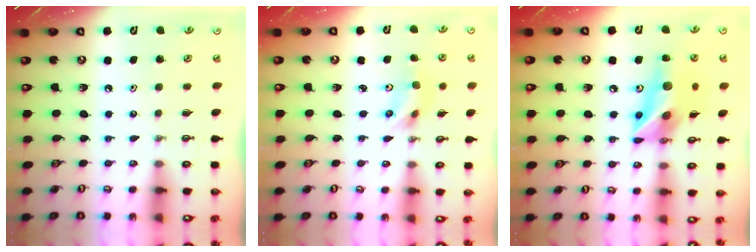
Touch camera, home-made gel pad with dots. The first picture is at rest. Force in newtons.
{"total": 5.5, "press": 3.6, "slide": 4.2}
{"total": 14.8, "press": 14.5, "slide": 3.1}